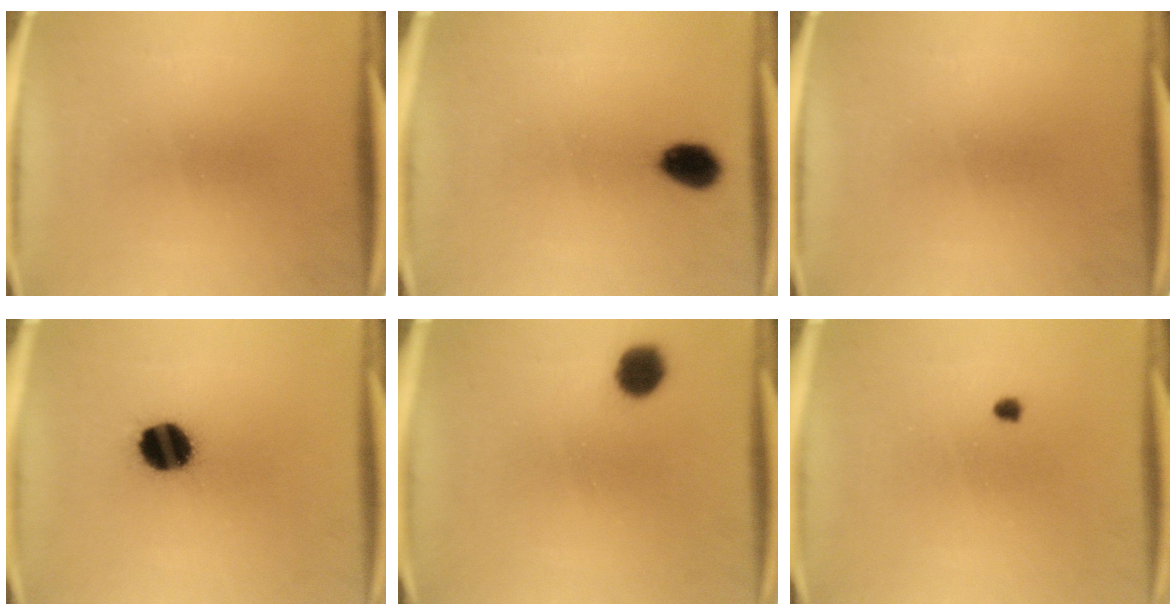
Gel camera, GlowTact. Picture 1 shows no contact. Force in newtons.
{"total": 6.1}
{"total": 0.0}
{"total": 12.0}
{"total": 5.9}
{"total": 0.9}